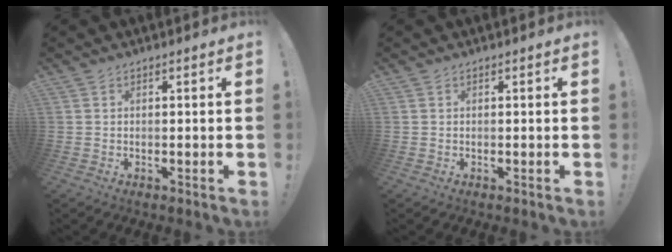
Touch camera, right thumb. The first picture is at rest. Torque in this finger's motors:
{"motor_torque": [-0.05, -0.04, 0.10, -0.07, 0.01]}